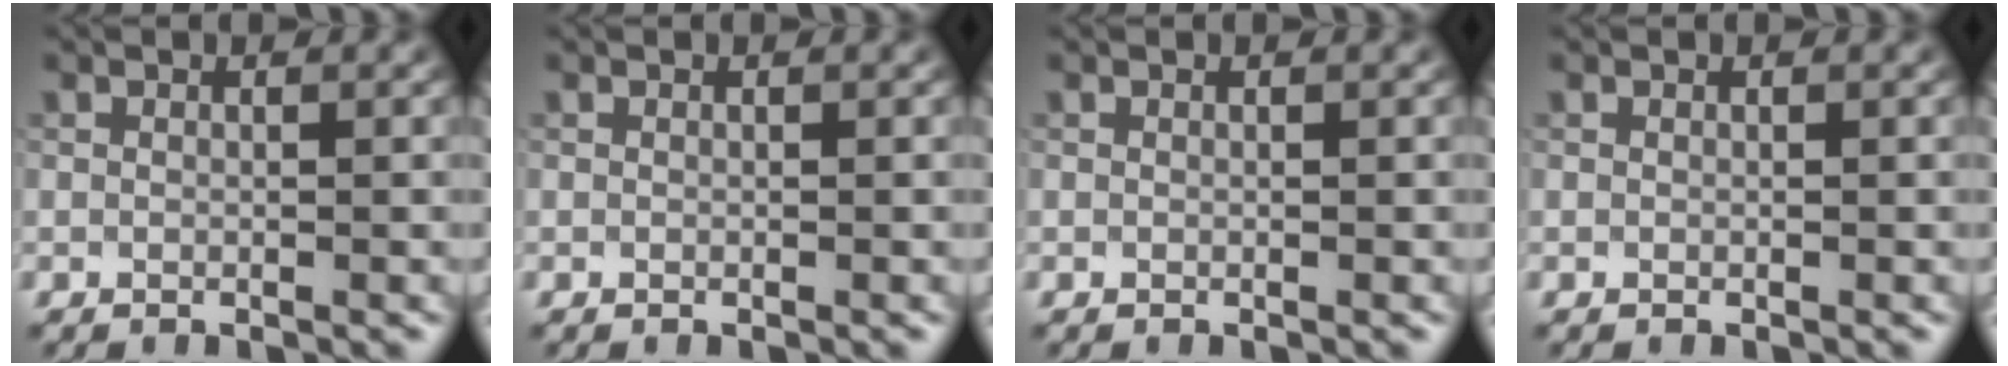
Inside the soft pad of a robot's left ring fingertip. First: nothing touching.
{"total": 0.0}
{"total": 0.0}
{"total": 0.0}